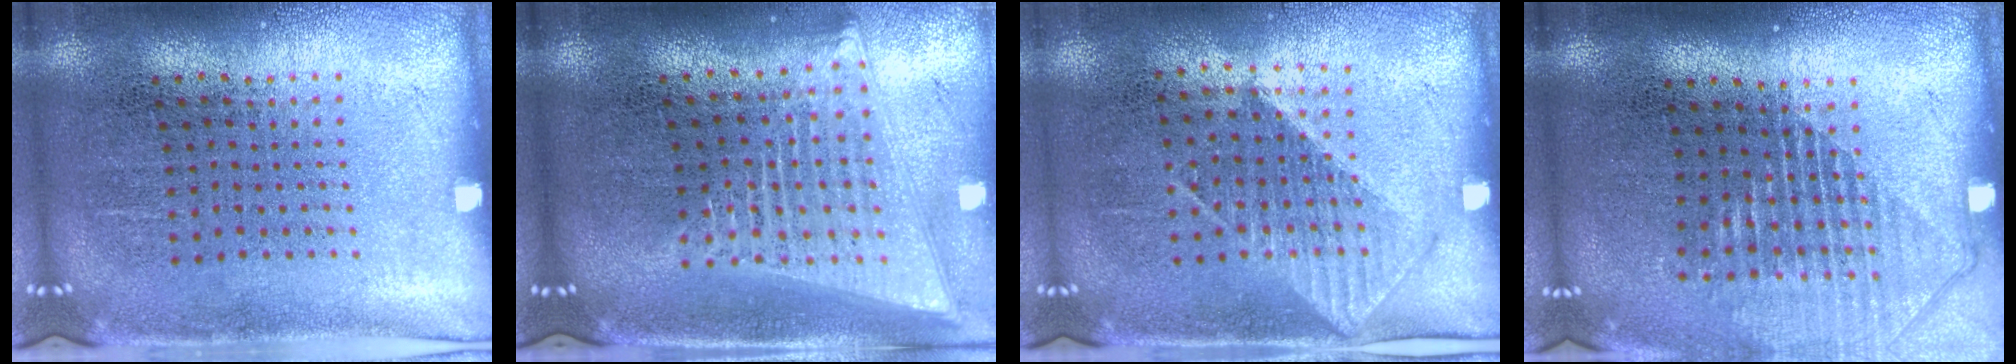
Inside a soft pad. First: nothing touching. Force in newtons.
{"total": 2.1, "press": 1.8, "slide": 1.1}
{"total": 0.9, "press": 0.8, "slide": 0.4}
{"total": 1.3, "press": 1.2, "slide": 0.6}